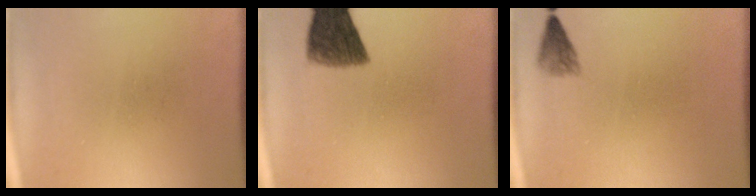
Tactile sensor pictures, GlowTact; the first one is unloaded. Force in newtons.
{"total": 8.2}
{"total": 1.8}